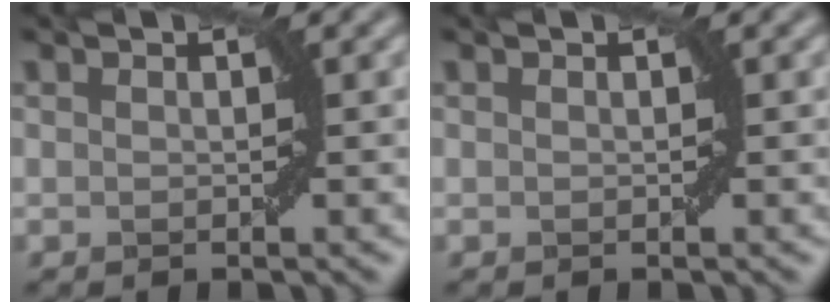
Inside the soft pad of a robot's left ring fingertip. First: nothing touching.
{"total": 0.0}